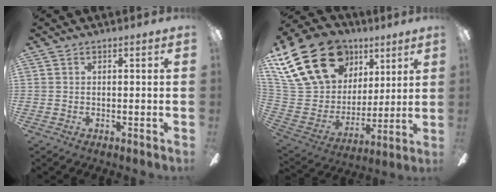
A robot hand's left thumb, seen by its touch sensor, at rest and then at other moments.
{"total": 27.3, "force": [14.2, 18.4, 14.3], "torque": [-0.295, -0.055, 0.283]}